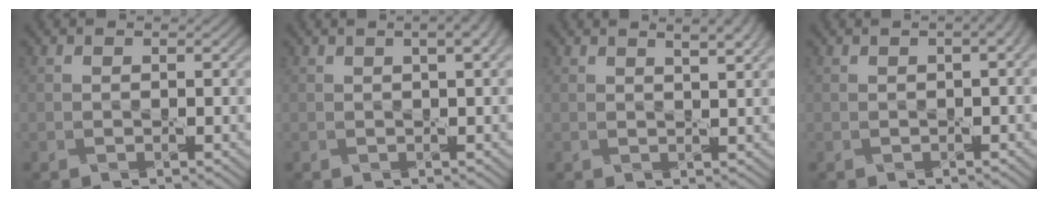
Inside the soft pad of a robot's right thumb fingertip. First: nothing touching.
{"total": 3.1, "force": [1.3, 0.9, 2.7], "torque": [-0.029, 0.004, 0.009]}
{"total": 3.9, "force": [2.3, 1.0, 2.9], "torque": [-0.038, 0.007, 0.025]}
{"total": 2.9, "force": [0.7, 1.1, 2.6], "torque": [-0.035, 0.005, 0.011]}